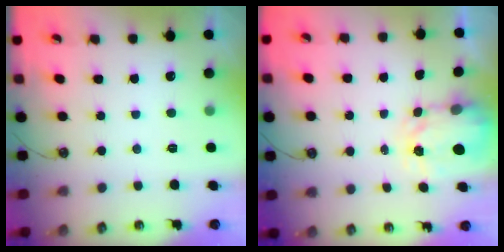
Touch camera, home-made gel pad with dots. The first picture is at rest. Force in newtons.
{"total": 3.5, "press": 3.4, "slide": 0.6}